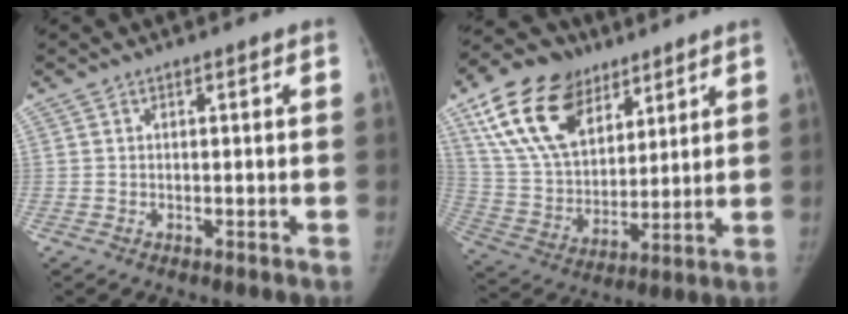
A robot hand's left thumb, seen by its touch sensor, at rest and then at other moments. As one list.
[{"total": 21.0, "force": [11.3, 12.9, 12.2], "torque": [-0.206, -0.019, 0.212]}]